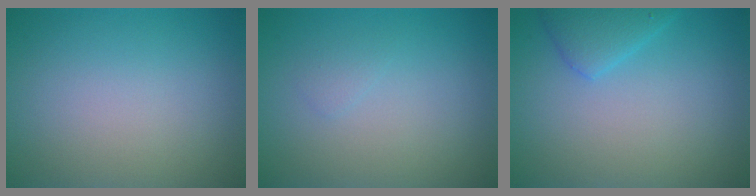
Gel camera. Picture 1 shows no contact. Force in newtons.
{"total": 0.7, "press": 0.7, "slide": 0.1}
{"total": 2.4, "press": 2.4, "slide": 0.2}